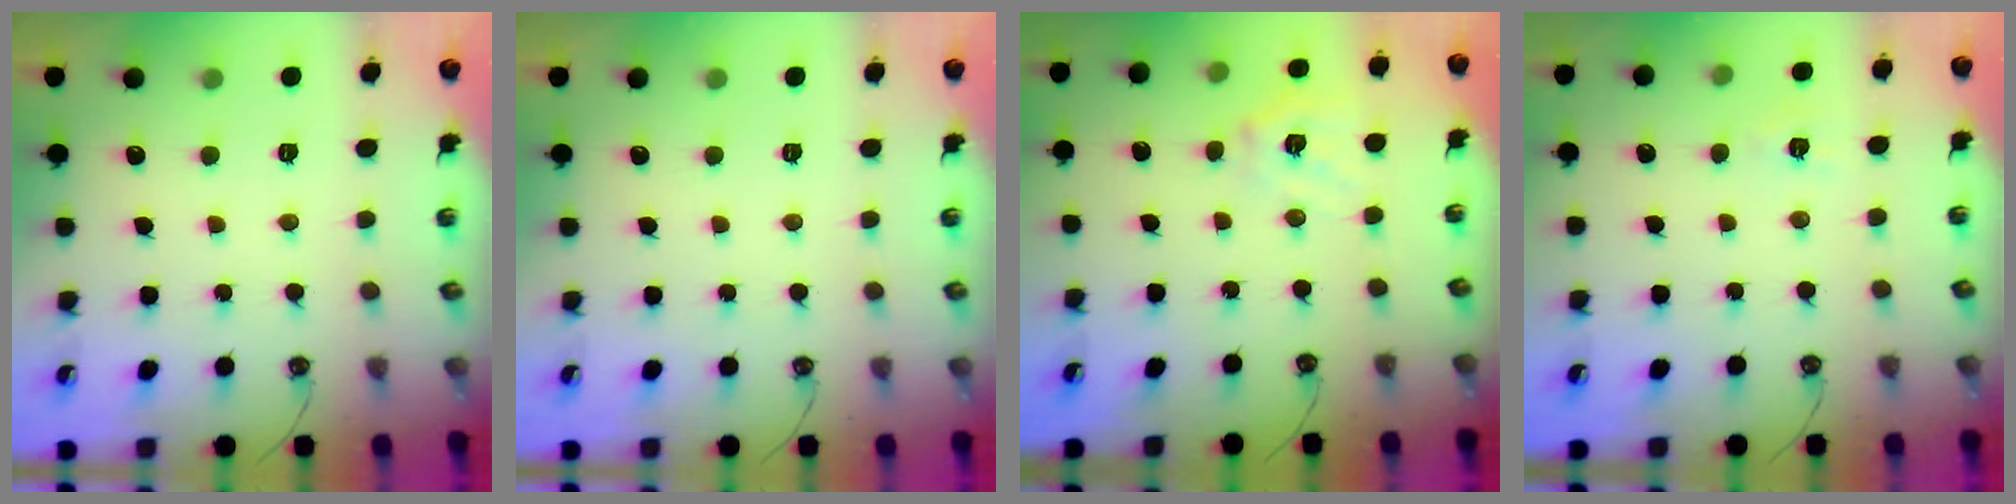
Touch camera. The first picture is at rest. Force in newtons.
{"total": 0.0}
{"total": 12.3, "press": 12.1, "slide": 1.8}
{"total": 6.2, "press": 6.2, "slide": 0.7}